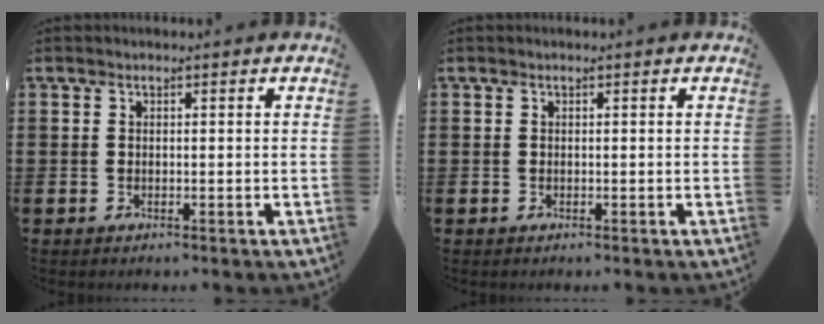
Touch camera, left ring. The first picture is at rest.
{"total": 0.0}